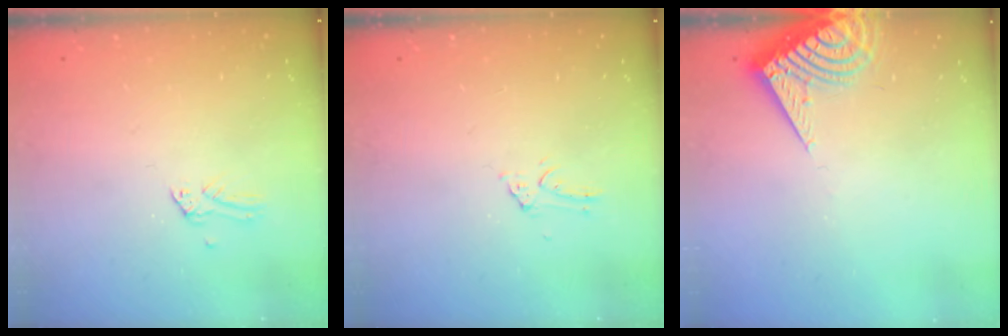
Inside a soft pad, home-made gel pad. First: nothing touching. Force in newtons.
{"total": 1.1, "press": 1.1, "slide": 0.1}
{"total": 9.1, "press": 9.0, "slide": 1.2}